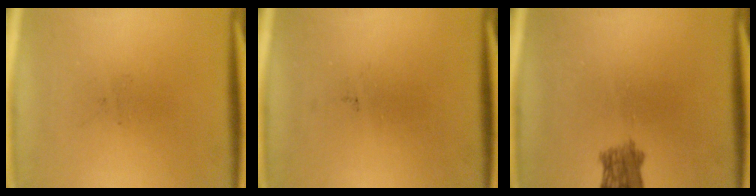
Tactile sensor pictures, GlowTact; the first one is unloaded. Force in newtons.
{"total": 0.0}
{"total": 3.5}